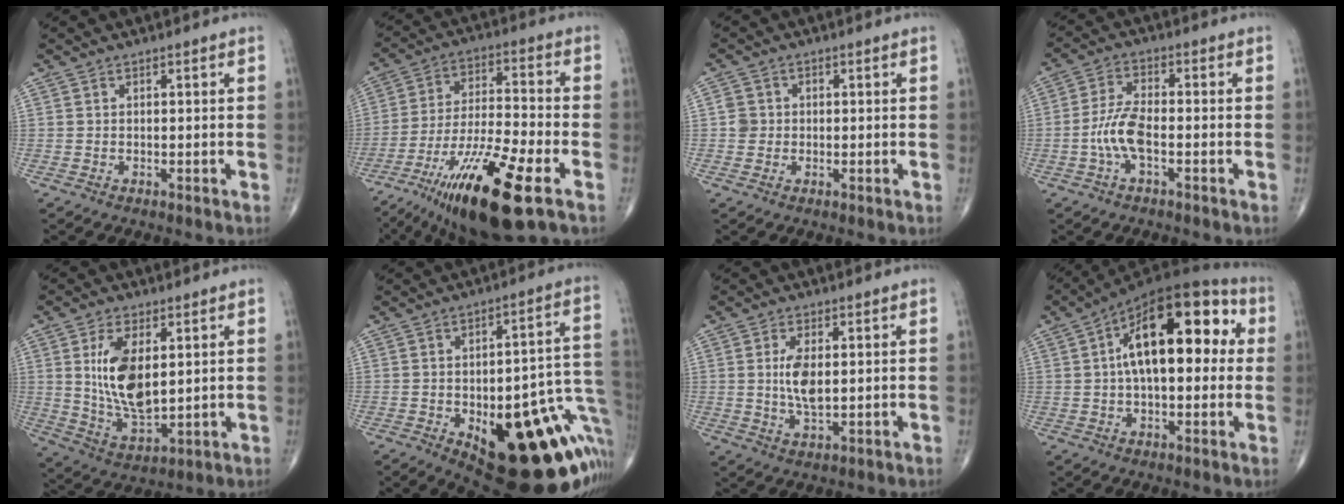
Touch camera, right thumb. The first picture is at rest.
{"total": 20.4, "force": [-10.6, 4.4, 16.9], "torque": [-0.328, 0.022, -0.185]}
{"total": 2.6, "force": [-0.1, 2.5, 0.6], "torque": [0.006, 0.006, -0.005]}
{"total": 6.7, "force": [-1.9, 2.6, 5.8], "torque": [-0.129, 0.018, -0.041]}
{"total": 13.1, "force": [2.7, 6.6, 11.0], "torque": [-0.196, -0.024, 0.062]}
{"total": 29.5, "force": [-8.9, 11.9, 25.5], "torque": [-0.229, 0.035, -0.092]}
{"total": 6.1, "force": [0.7, 2.7, 5.4], "torque": [-0.104, -0.011, 0.014]}
{"total": 20.9, "force": [3.9, 10.2, 17.8], "torque": [-0.256, 0.033, 0.047]}